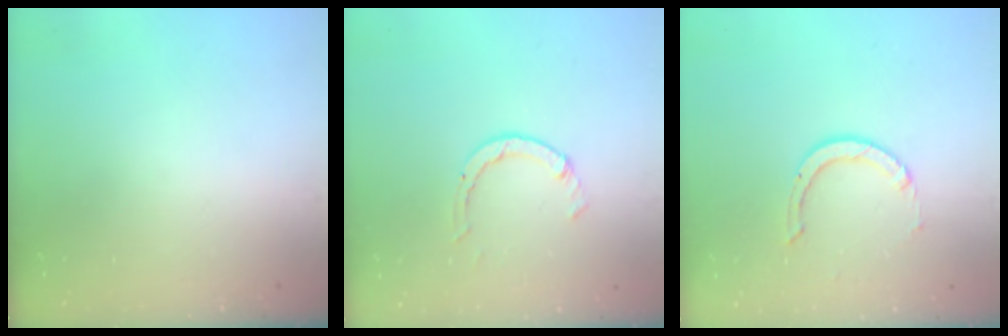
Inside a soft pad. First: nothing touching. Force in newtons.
{"total": 2.6, "press": 2.5, "slide": 0.3}
{"total": 3.0, "press": 3.0, "slide": 0.3}